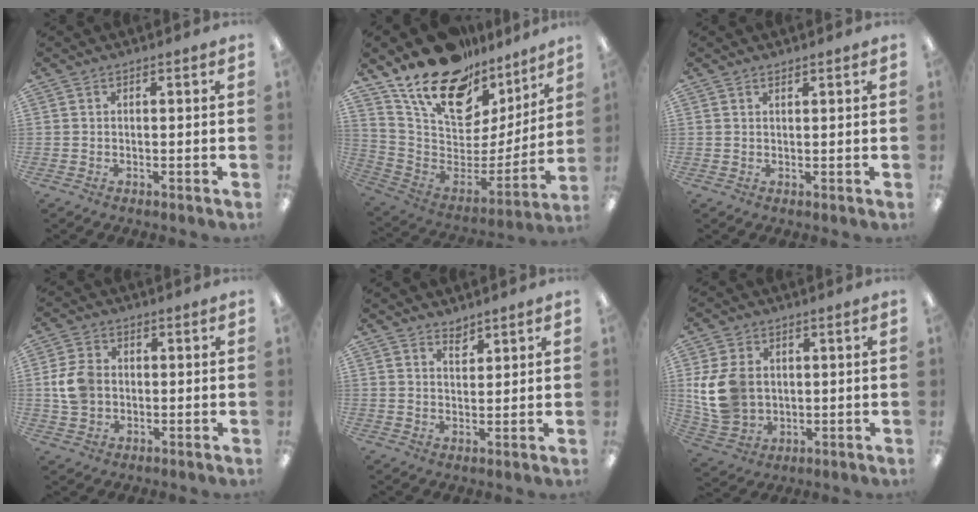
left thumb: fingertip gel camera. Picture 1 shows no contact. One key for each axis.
{"total": 21.1, "fx": 15.6, "fy": 10.4, "fz": 9.7, "tx": -0.166, "ty": -0.112, "tz": 0.280}
{"total": 0.8, "fx": 0.8, "fy": 0.2, "fz": 0.2, "tx": -0.004, "ty": -0.001, "tz": 0.015}
{"total": 7.9, "fx": 0.2, "fy": 6.3, "fz": 4.8, "tx": -0.104, "ty": 0.009, "tz": 0.004}
{"total": 3.0, "fx": 2.6, "fy": 1.2, "fz": 0.6, "tx": 0.001, "ty": -0.019, "tz": 0.046}
{"total": 12.1, "fx": 1.7, "fy": 9.5, "fz": 7.2, "tx": -0.162, "ty": 0.012, "tz": 0.034}